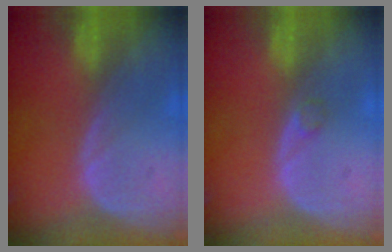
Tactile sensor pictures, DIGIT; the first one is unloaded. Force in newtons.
{"total": 0.9, "press": 0.9, "slide": 0.1}